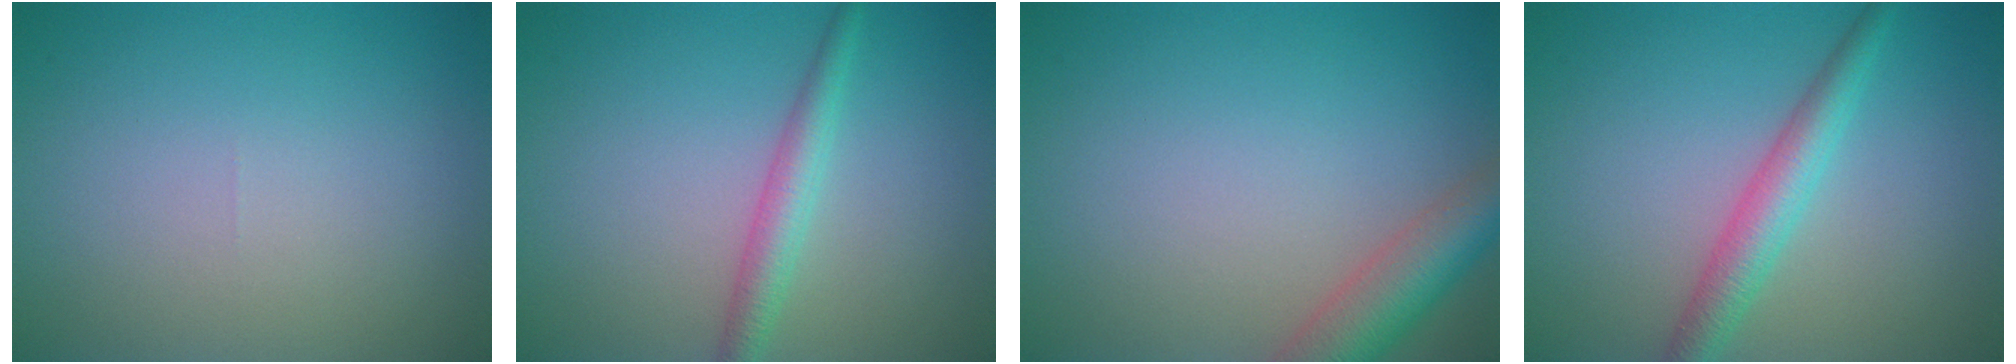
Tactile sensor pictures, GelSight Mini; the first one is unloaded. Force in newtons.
{"total": 2.5, "press": 2.5, "slide": 0.1}
{"total": 4.8, "press": 4.8, "slide": 0.3}
{"total": 3.4, "press": 3.4, "slide": 0.0}